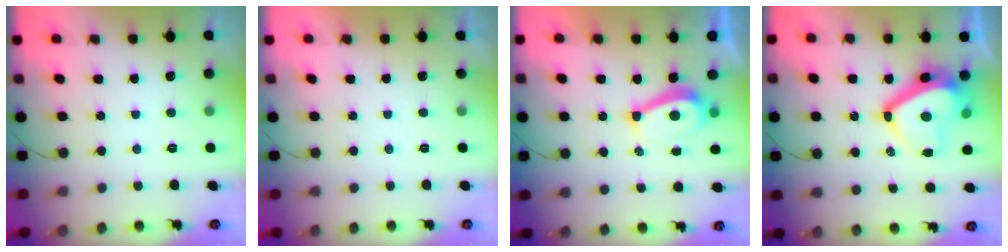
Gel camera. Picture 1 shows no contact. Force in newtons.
{"total": 2.3, "press": 2.2, "slide": 0.4}
{"total": 7.3, "press": 7.3, "slide": 0.4}
{"total": 13.0, "press": 12.7, "slide": 2.6}